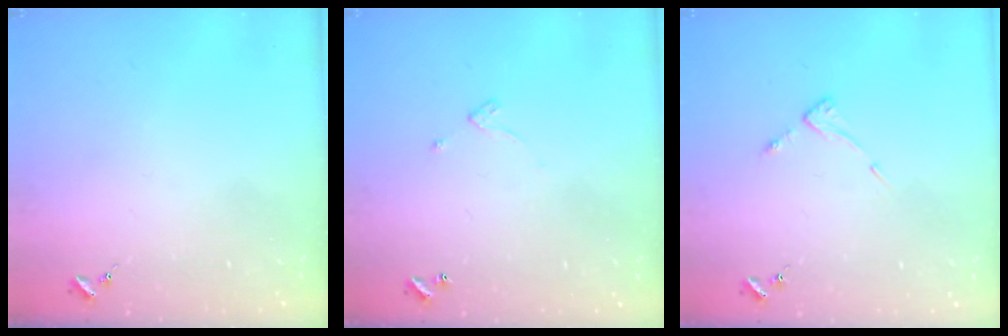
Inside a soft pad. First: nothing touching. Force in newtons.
{"total": 3.2, "press": 3.1, "slide": 0.3}
{"total": 3.9, "press": 3.9, "slide": 0.5}